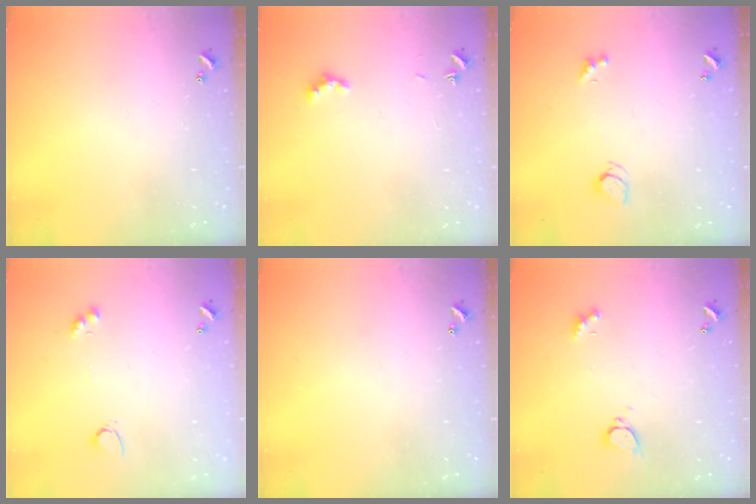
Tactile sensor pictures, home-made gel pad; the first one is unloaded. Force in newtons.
{"total": 3.5, "press": 3.4, "slide": 1.0}
{"total": 2.5, "press": 2.4, "slide": 0.6}
{"total": 2.9, "press": 2.6, "slide": 1.3}
{"total": 0.0}
{"total": 2.3, "press": 2.2, "slide": 0.7}